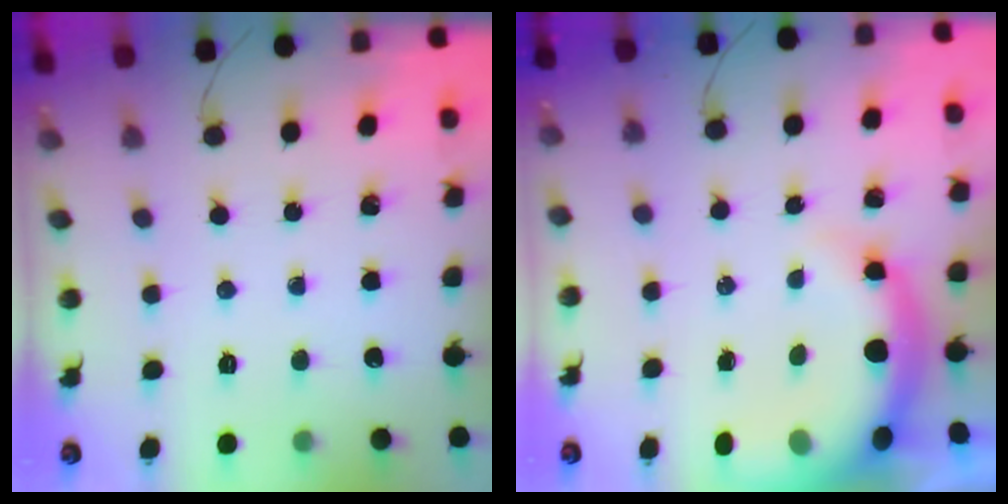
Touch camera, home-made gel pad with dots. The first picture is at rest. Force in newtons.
{"total": 10.5, "press": 10.2, "slide": 2.6}